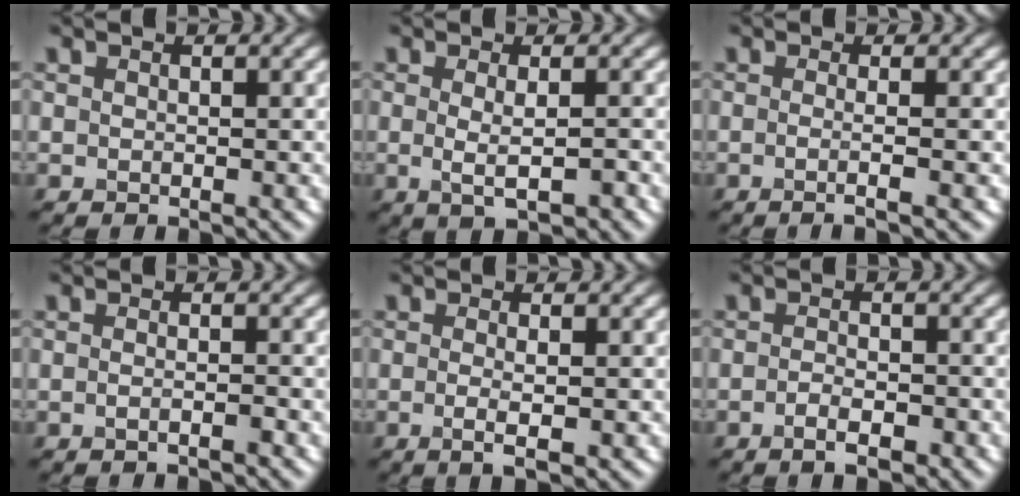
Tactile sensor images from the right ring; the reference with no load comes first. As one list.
[{"total": 2.6, "force": [-0.2, 0.6, 2.6], "torque": [-0.044, -0.007, 0.000]}, {"total": 2.7, "force": [-0.3, 1.0, 2.5], "torque": [-0.025, -0.005, -0.024]}, {"total": 1.6, "force": [-0.5, 0.6, 1.4], "torque": [-0.008, -0.004, -0.015]}, {"total": 2.4, "force": [-0.4, 0.7, 2.3], "torque": [-0.038, -0.007, -0.007]}, {"total": 2.3, "force": [-1.1, 0.8, 1.8], "torque": [-0.034, -0.002, -0.020]}]